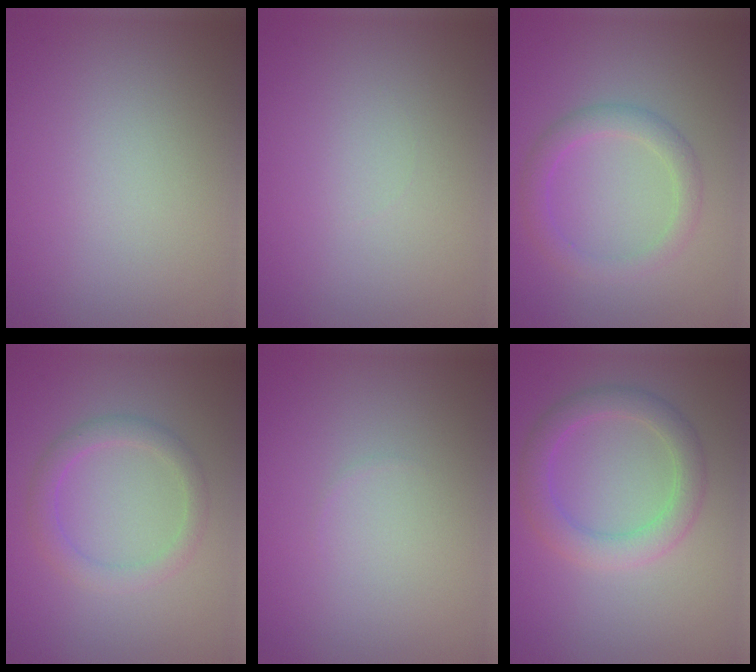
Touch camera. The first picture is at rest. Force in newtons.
{"total": 0.0}
{"total": 2.6, "press": 2.6, "slide": 0.1}
{"total": 2.4, "press": 2.4, "slide": 0.1}
{"total": 0.0}
{"total": 3.6, "press": 3.6, "slide": 0.0}